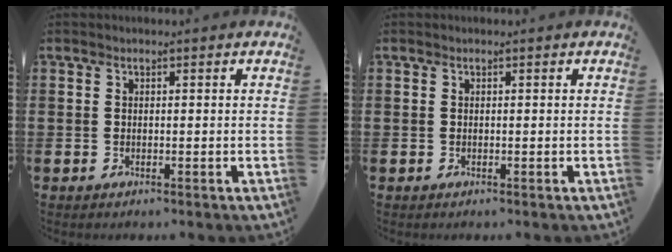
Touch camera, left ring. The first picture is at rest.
{"total": 0.0}